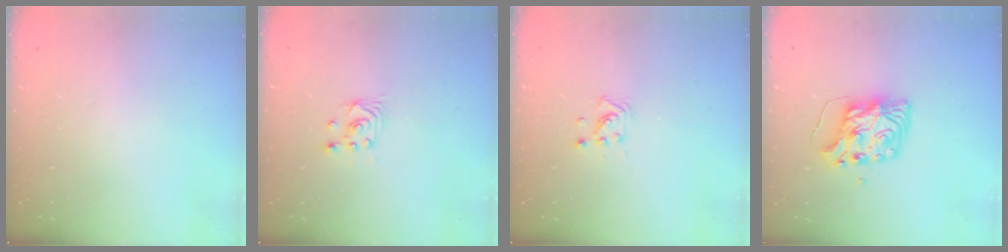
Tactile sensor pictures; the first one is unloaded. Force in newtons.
{"total": 2.2, "press": 2.2, "slide": 0.2}
{"total": 4.6, "press": 4.4, "slide": 1.4}
{"total": 9.2, "press": 9.1, "slide": 1.3}